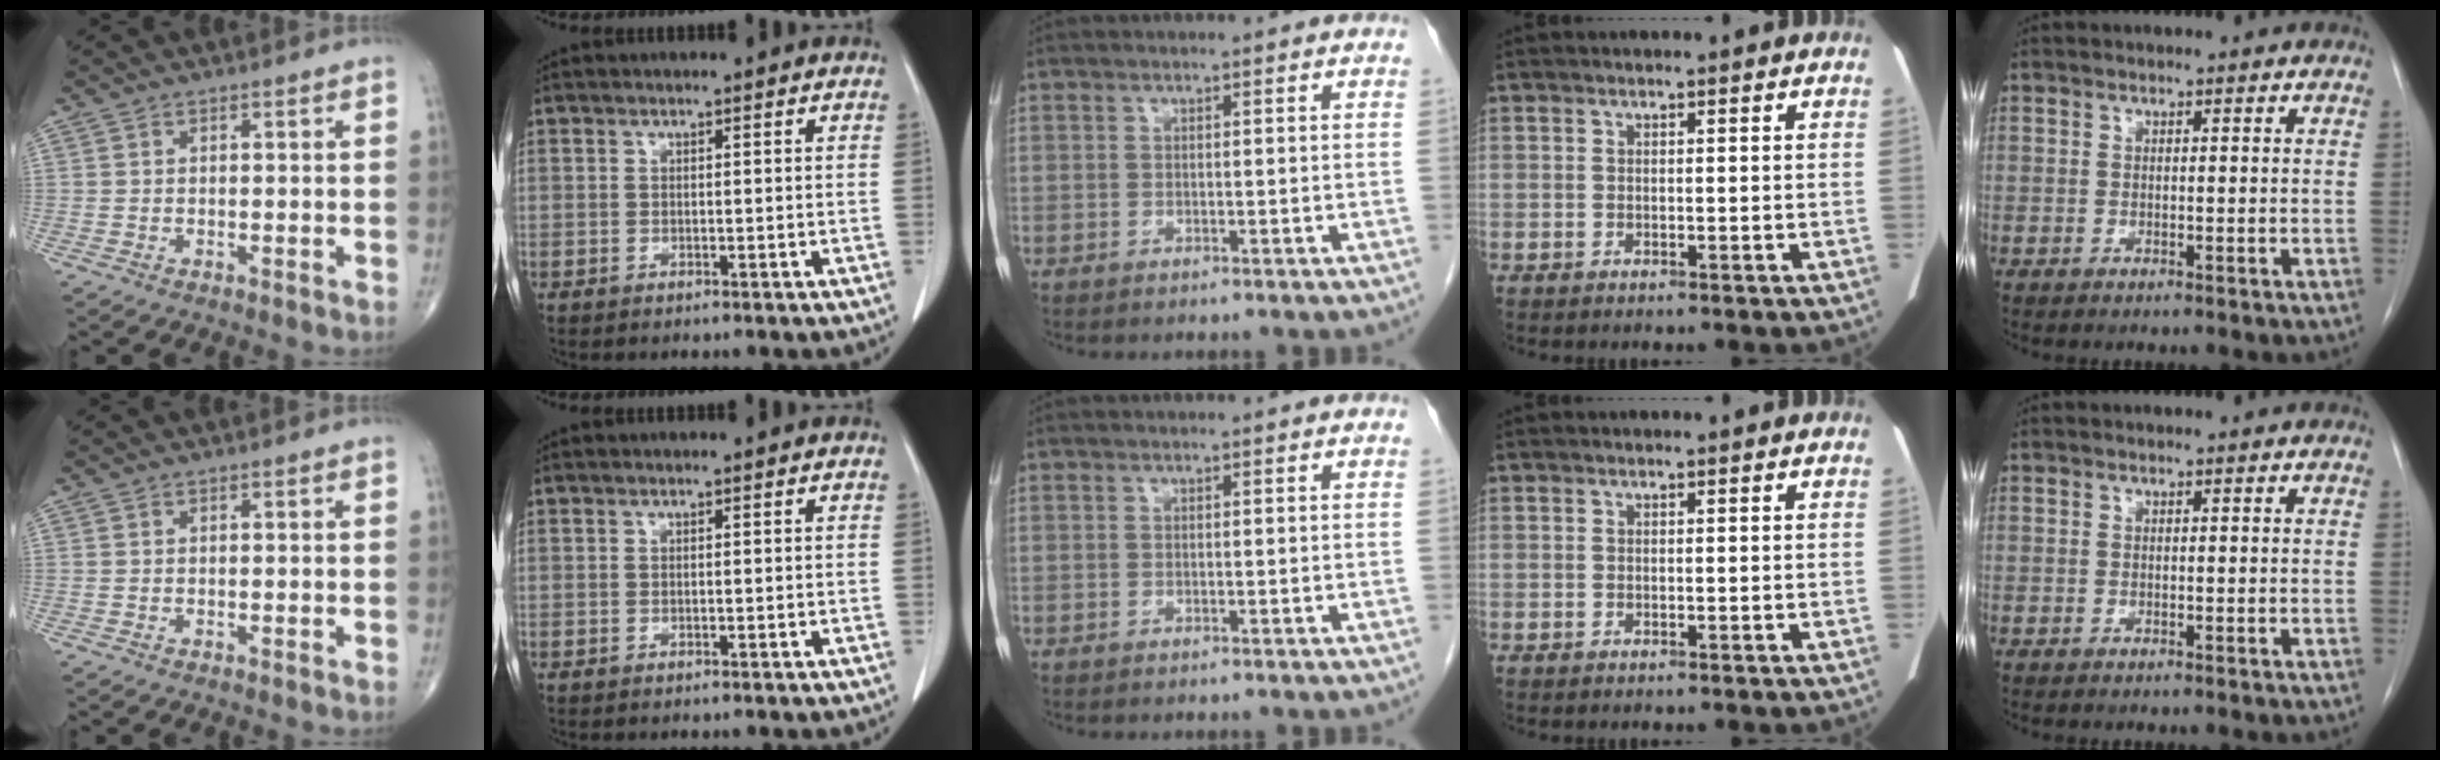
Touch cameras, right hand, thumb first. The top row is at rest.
{}